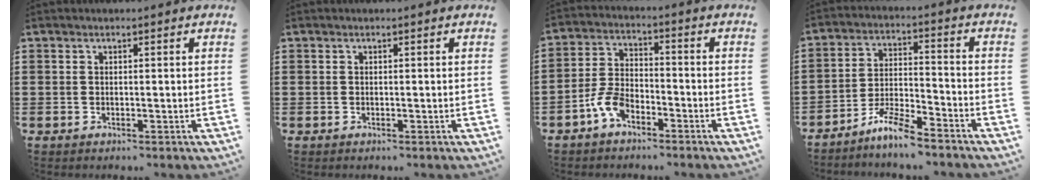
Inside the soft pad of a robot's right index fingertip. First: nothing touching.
{"total": 0.0}
{"total": 5.8, "force": [-3.5, 2.9, 3.6], "torque": [-0.097, 0.003, -0.073]}
{"total": 6.5, "force": [-5.8, 0.4, 3.0], "torque": [-0.070, -0.004, -0.113]}